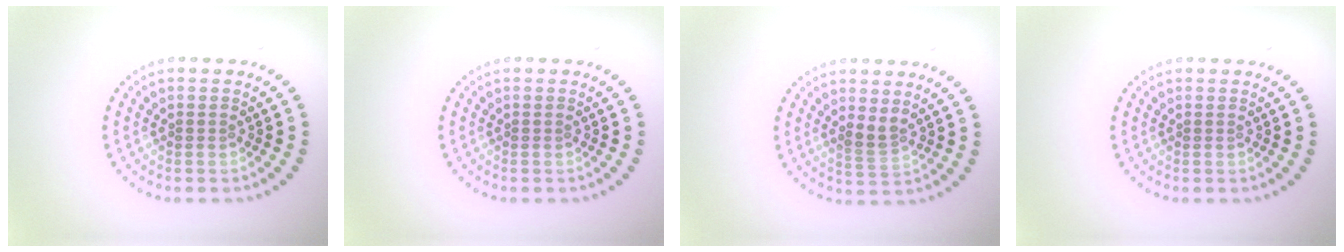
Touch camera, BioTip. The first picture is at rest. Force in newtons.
{"total": 0.0}
{"total": 1.6, "press": 1.3, "slide": 0.9}
{"total": 0.0}